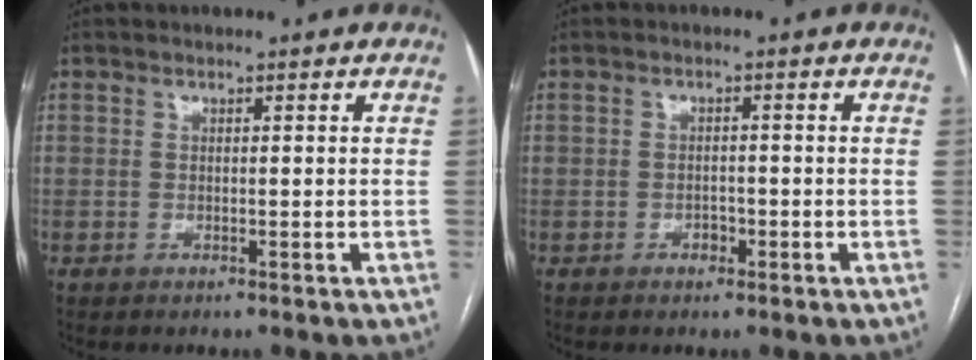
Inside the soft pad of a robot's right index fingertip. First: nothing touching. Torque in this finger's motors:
{"motor_torque": [0.04, -0.03, 0.05, 0.00]}